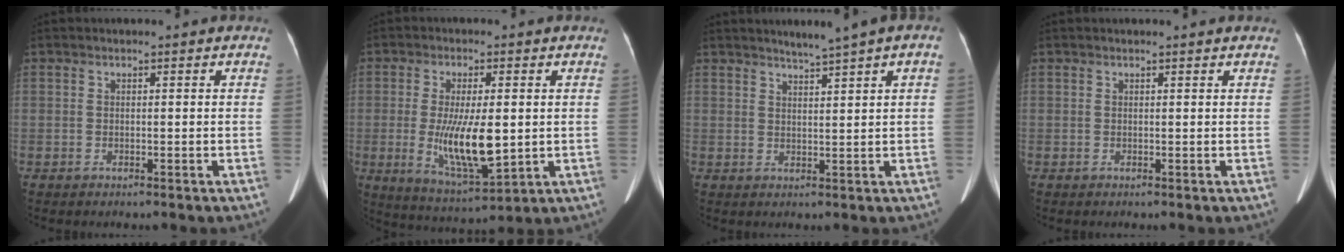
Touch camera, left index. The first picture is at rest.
{"total": 10.4, "force": [-0.5, 2.8, 10.0], "torque": [-0.190, -0.024, 0.002]}
{"total": 4.3, "force": [2.8, -0.5, 3.2], "torque": [-0.048, 0.009, 0.045]}
{"total": 1.8, "force": [1.7, -0.1, 0.5], "torque": [-0.012, 0.006, 0.019]}